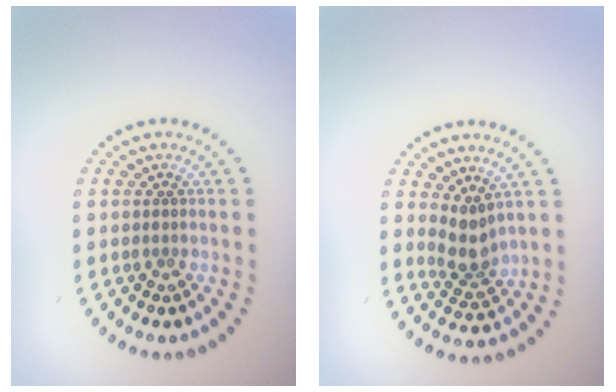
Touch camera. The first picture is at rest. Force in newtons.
{"total": 2.7, "press": 2.0, "slide": 1.8}